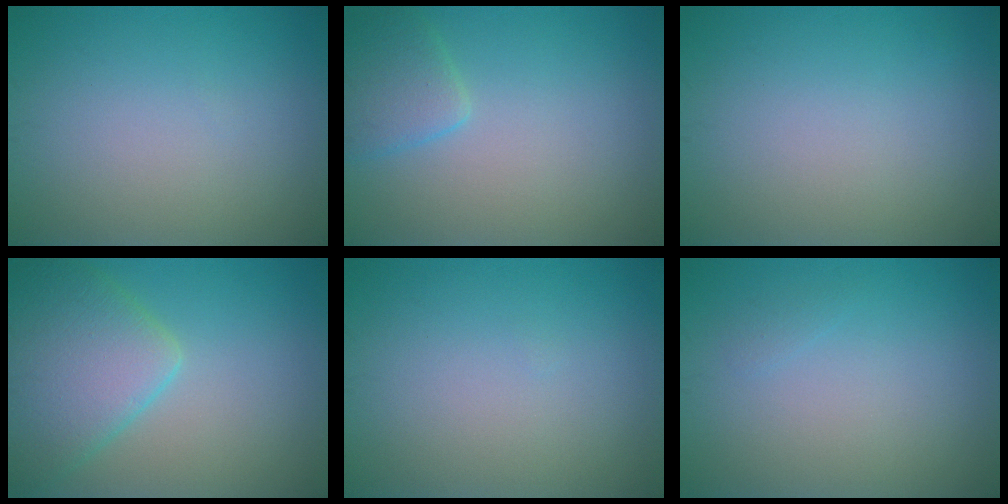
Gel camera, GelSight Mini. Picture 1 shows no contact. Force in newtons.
{"total": 2.6, "press": 2.6, "slide": 0.2}
{"total": 0.0}
{"total": 6.9, "press": 6.9, "slide": 0.5}
{"total": 0.0}
{"total": 0.5, "press": 0.5, "slide": 0.1}